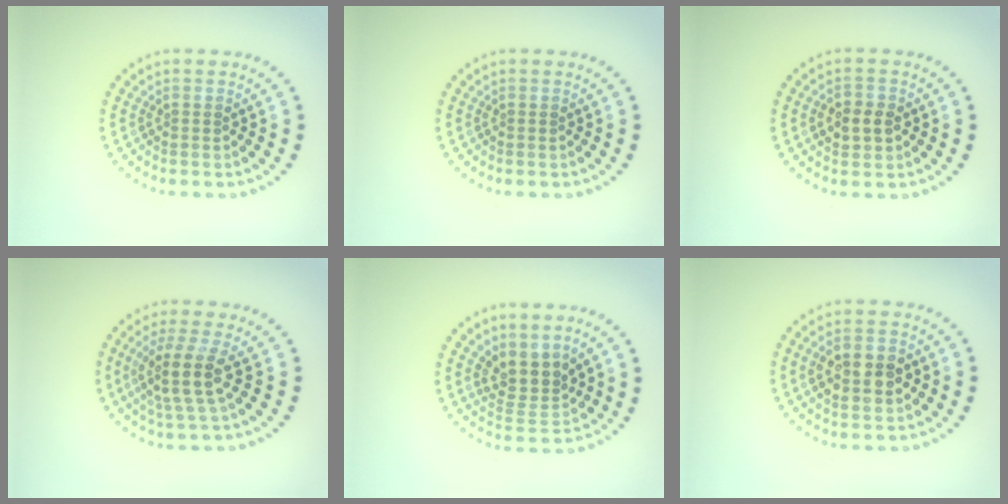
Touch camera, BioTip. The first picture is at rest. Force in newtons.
{"total": 0.0}
{"total": 2.4, "press": 2.4, "slide": 0.3}
{"total": 4.0, "press": 3.1, "slide": 2.5}
{"total": 3.2, "press": 2.5, "slide": 2.1}
{"total": 4.4, "press": 4.4, "slide": 0.3}